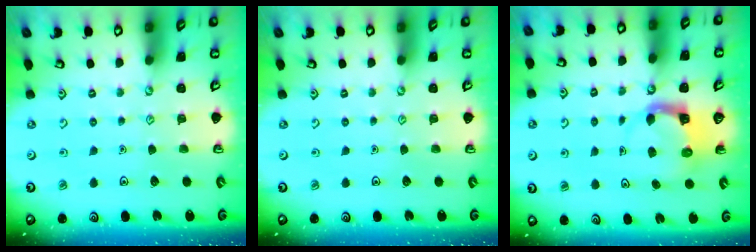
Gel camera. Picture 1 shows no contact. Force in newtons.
{"total": 0.0}
{"total": 3.9, "press": 3.9, "slide": 0.3}